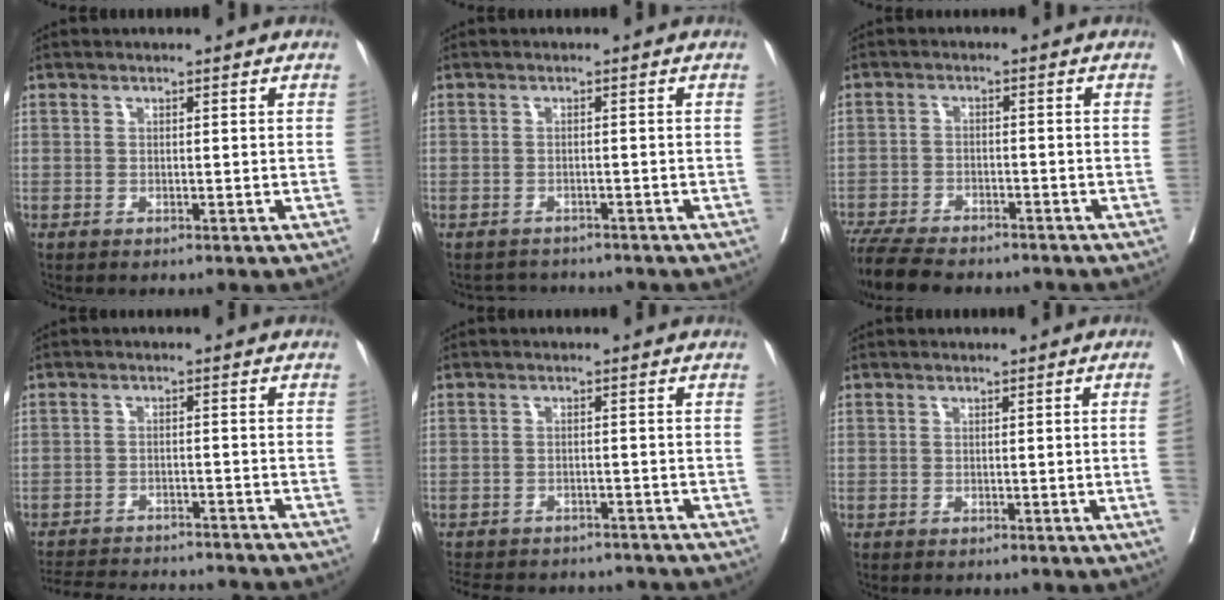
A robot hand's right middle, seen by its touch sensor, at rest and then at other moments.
{"total": 3.1, "force": [-2.9, 0.7, -0.5], "torque": [0.010, -0.004, -0.046]}
{"total": 11.3, "force": [-9.7, 2.7, 5.0], "torque": [-0.089, -0.017, -0.154]}
{"total": 17.1, "force": [-16.0, 2.8, 5.5], "torque": [-0.127, -0.014, -0.215]}
{"total": 14.7, "force": [-13.0, 5.2, 4.3], "torque": [-0.102, 0.002, -0.165]}
{"total": 2.4, "force": [-0.4, -1.1, 2.1], "torque": [-0.025, -0.004, -0.004]}